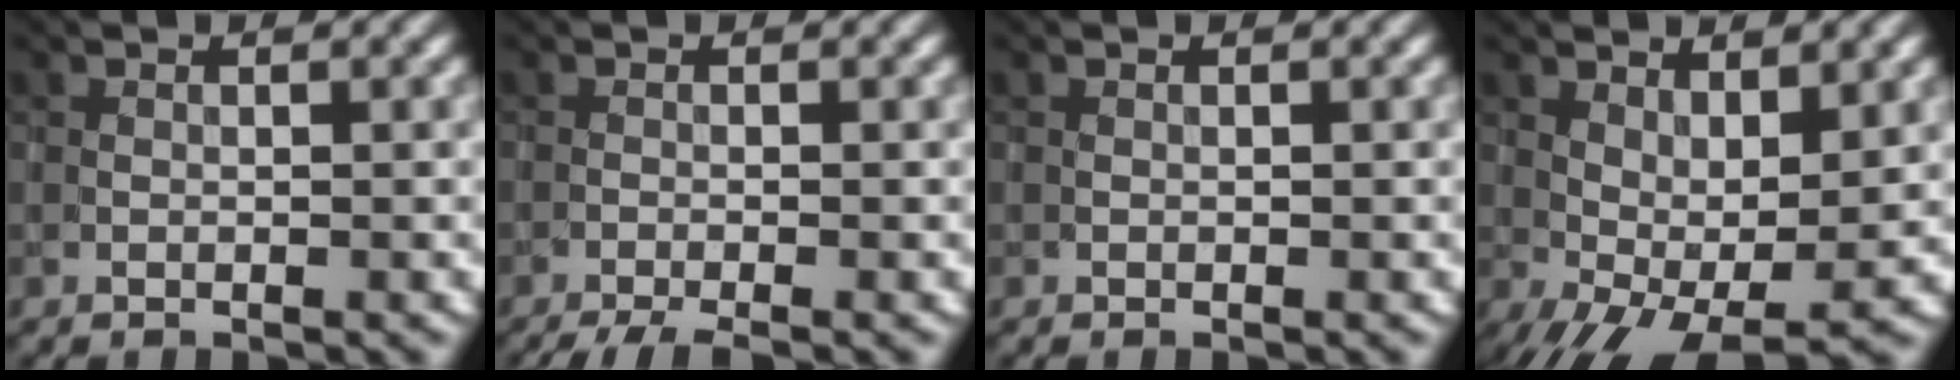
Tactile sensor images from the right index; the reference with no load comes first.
{"total": 3.3, "force": [-2.6, 0.5, 1.9], "torque": [-0.029, -0.007, -0.049]}
{"total": 0.0}
{"total": 6.4, "force": [0.1, 2.8, 5.7], "torque": [-0.098, -0.003, 0.009]}